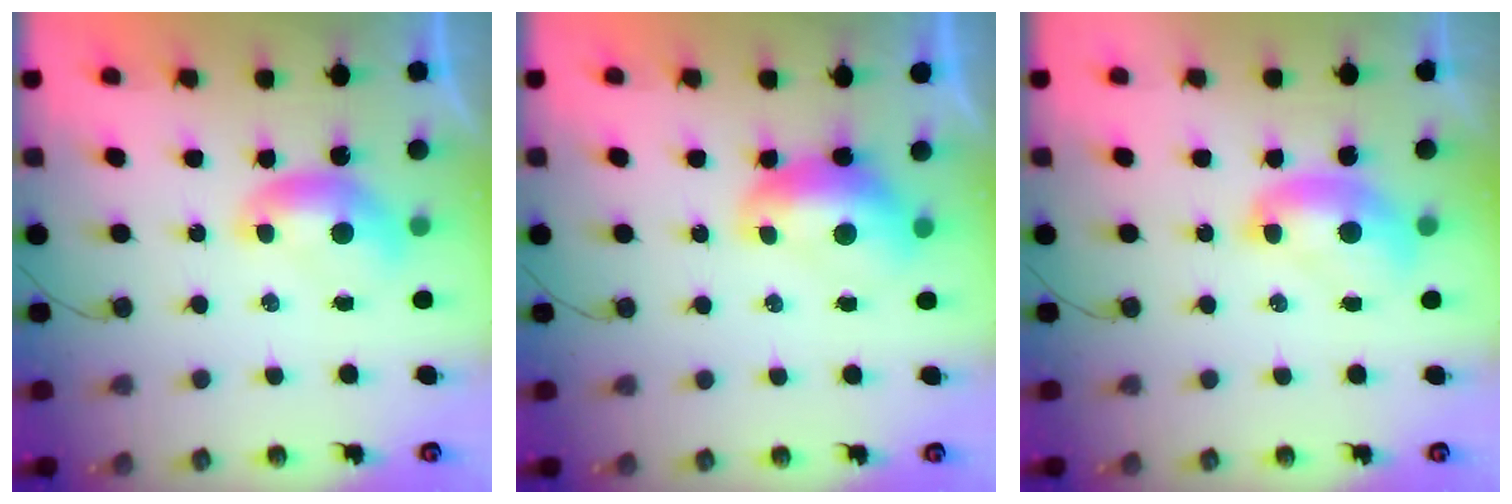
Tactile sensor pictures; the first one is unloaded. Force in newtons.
{"total": 1.7, "press": 1.6, "slide": 0.6}
{"total": 1.8, "press": 1.8, "slide": 0.0}